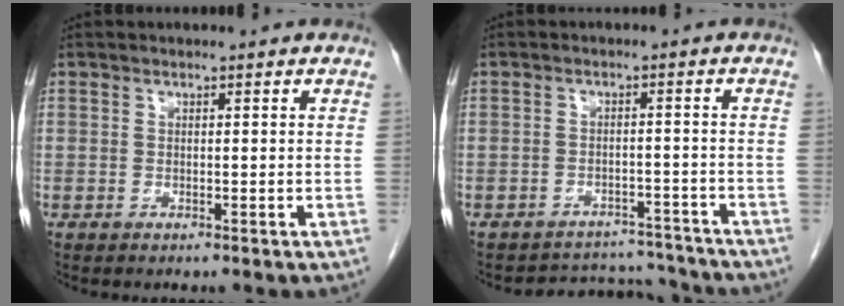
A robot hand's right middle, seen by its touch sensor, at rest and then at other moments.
{"total": 7.2, "force": [-6.9, 1.5, -1.3], "torque": [0.021, 0.025, -0.091]}